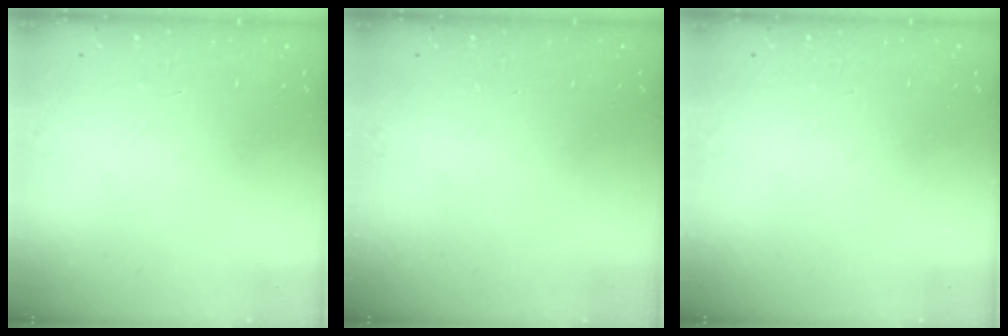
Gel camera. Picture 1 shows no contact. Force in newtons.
{"total": 0.0}
{"total": 0.0}